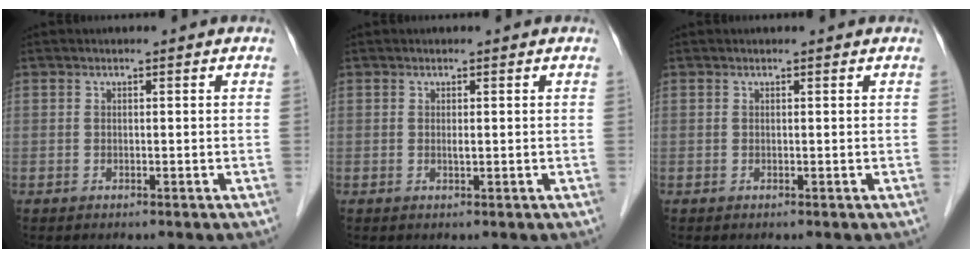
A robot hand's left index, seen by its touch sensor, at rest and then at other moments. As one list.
[{"total": 0.6, "force": [0.2, 0.0, 0.6], "torque": [-0.015, -0.002, 0.004]}, {"total": 0.6, "force": [0.6, -0.1, 0.1], "torque": [-0.007, -0.001, 0.009]}]